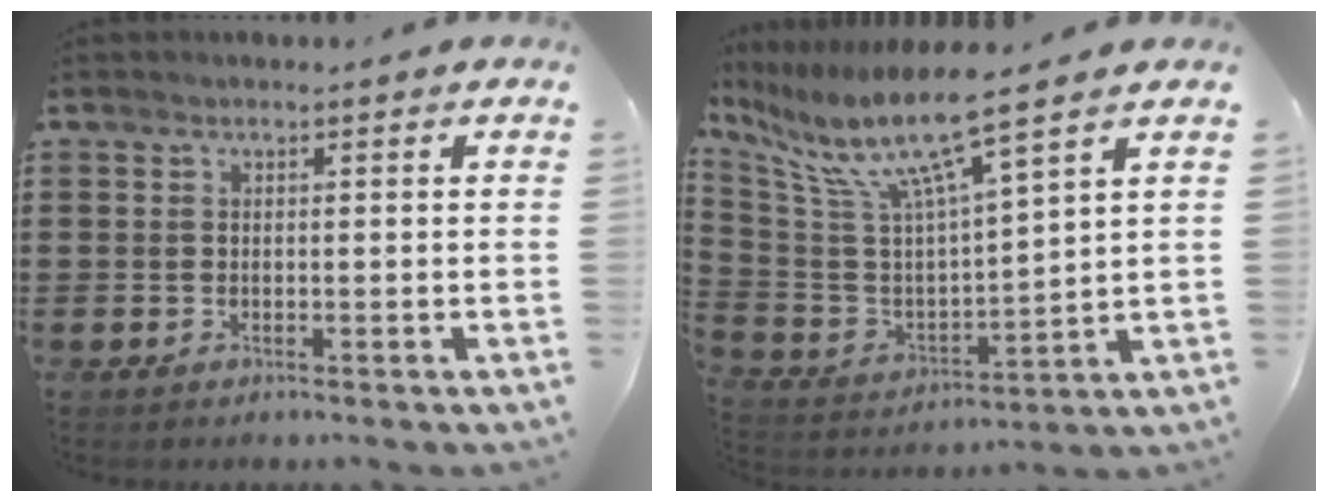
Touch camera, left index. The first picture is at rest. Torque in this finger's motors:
{"motor_torque": [2.14, 0.00, 0.39, 0.21]}